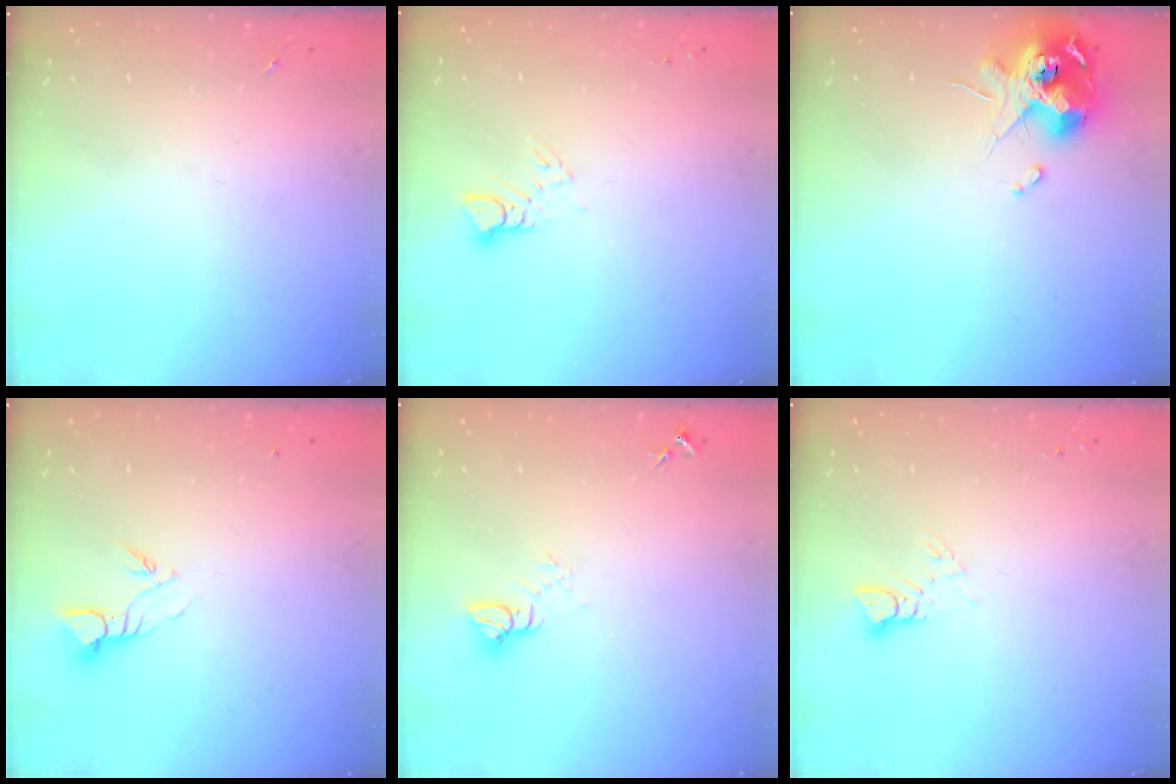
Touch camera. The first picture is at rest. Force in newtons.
{"total": 3.0, "press": 3.0, "slide": 0.3}
{"total": 13.2, "press": 13.1, "slide": 1.8}
{"total": 3.7, "press": 3.7, "slide": 0.2}
{"total": 5.0, "press": 5.0, "slide": 0.4}
{"total": 2.9, "press": 2.9, "slide": 0.2}